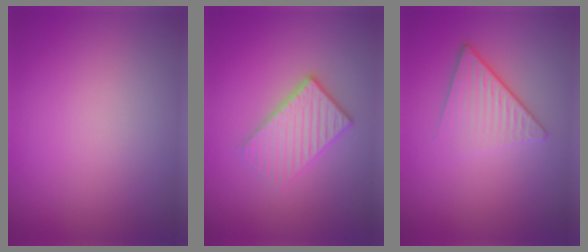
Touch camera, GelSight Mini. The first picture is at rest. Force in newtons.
{"total": 3.3, "press": 3.0, "slide": 1.5}
{"total": 4.5, "press": 2.8, "slide": 3.5}